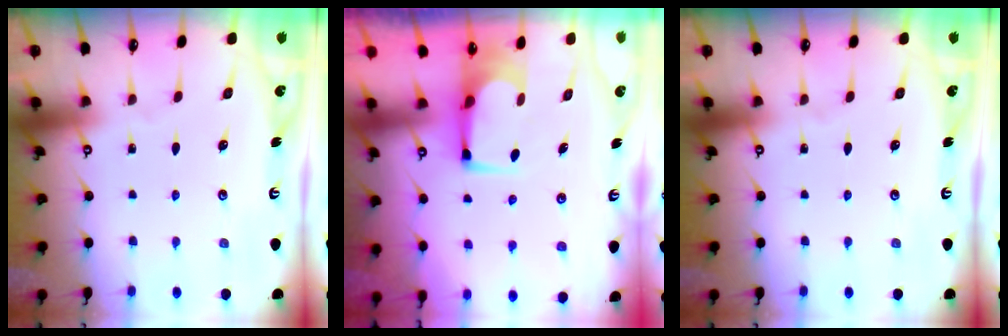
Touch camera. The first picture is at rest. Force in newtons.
{"total": 2.9, "press": 2.9, "slide": 0.2}
{"total": 0.0}